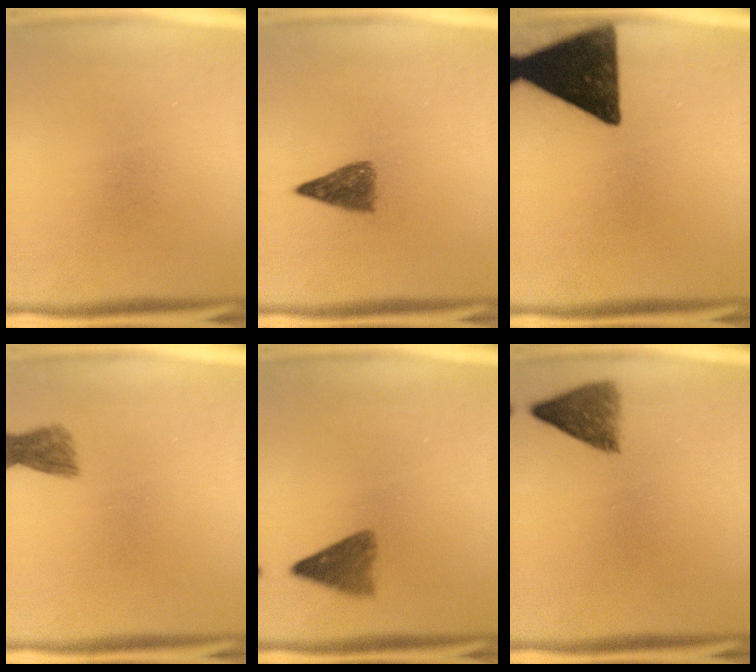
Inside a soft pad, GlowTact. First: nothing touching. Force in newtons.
{"total": 4.0}
{"total": 16.3}
{"total": 2.4}
{"total": 3.8}
{"total": 4.5}